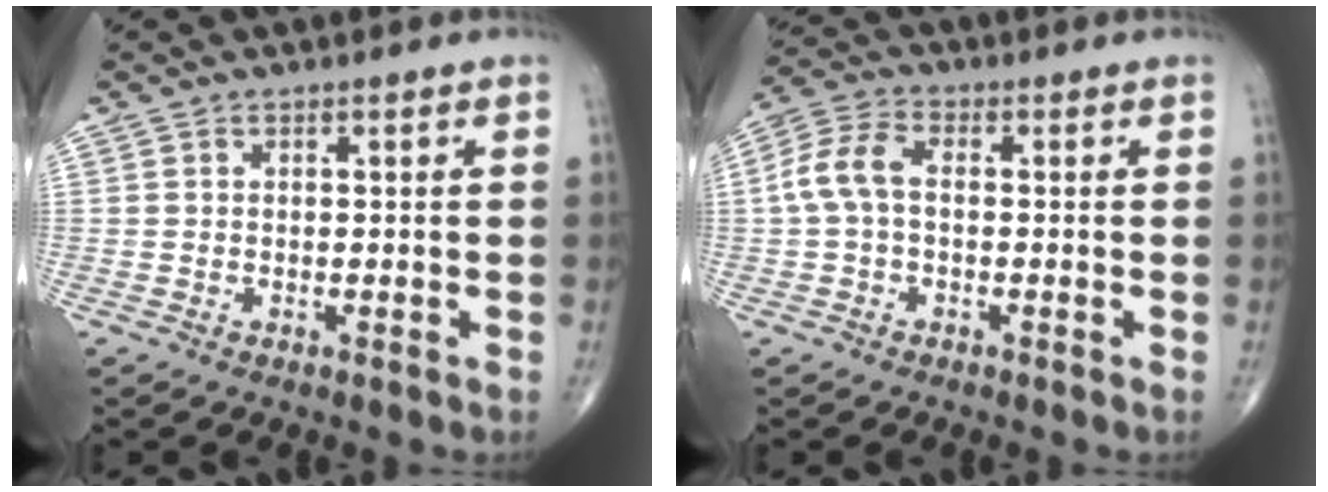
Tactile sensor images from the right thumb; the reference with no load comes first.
{"total": 6.6, "force": [-0.1, 3.8, 5.4], "torque": [-0.120, 0.023, -0.009]}